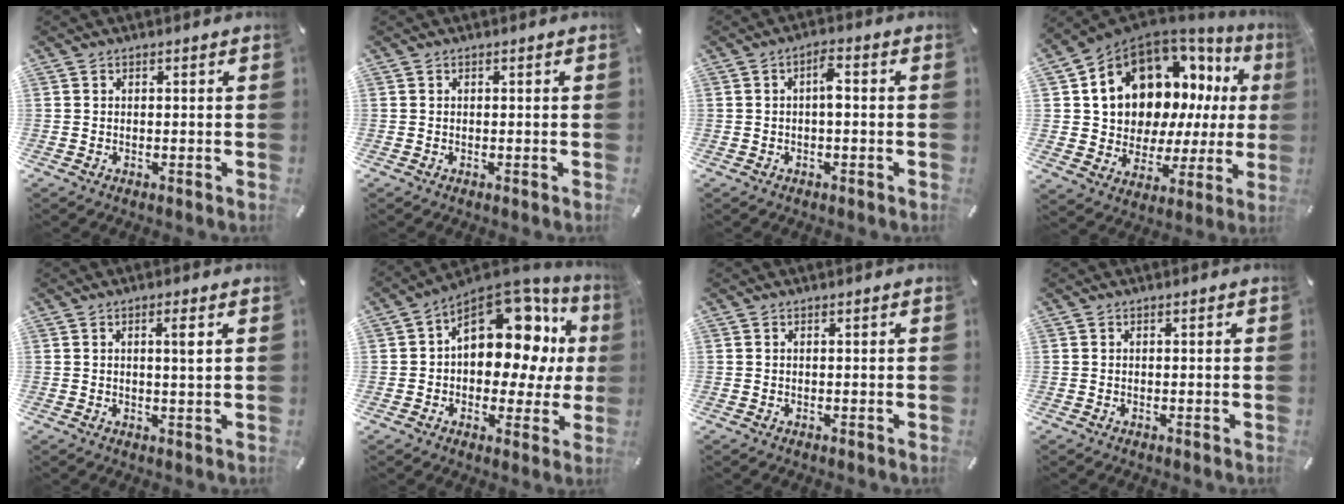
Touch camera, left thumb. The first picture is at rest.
{"total": 0.0}
{"total": 3.8, "force": [-0.2, 1.5, 3.5], "torque": [-0.059, 0.011, -0.009]}
{"total": 15.6, "force": [7.7, 10.9, 8.3], "torque": [-0.139, -0.071, 0.148]}
{"total": 2.9, "force": [0.9, 0.3, 2.8], "torque": [-0.049, -0.002, 0.010]}
{"total": 18.0, "force": [5.9, 11.6, 12.4], "torque": [-0.147, -0.048, 0.100]}
{"total": 0.0}
{"total": 0.0}